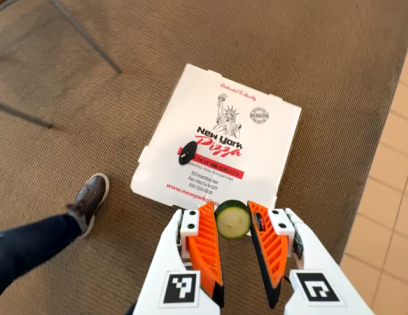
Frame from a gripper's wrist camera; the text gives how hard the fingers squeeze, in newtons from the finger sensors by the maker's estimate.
{"total": 7.0, "left": 7.0, "right": 7.0}